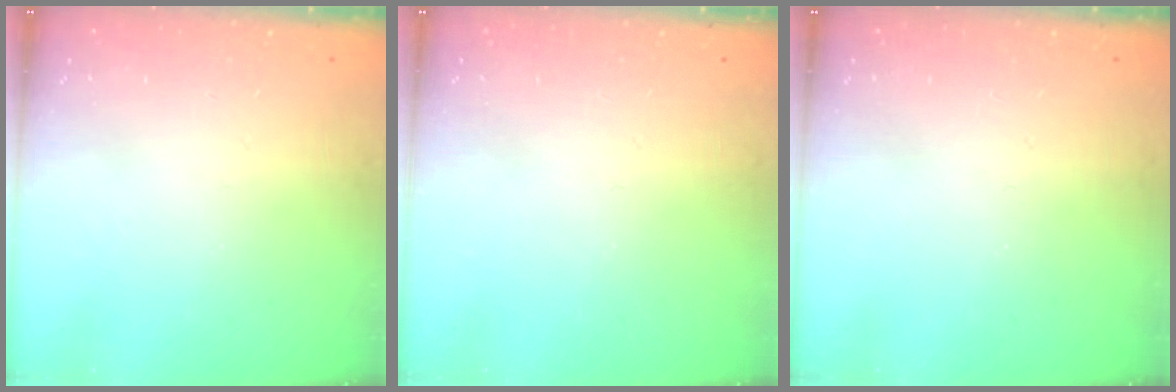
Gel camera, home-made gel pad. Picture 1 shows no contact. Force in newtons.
{"total": 0.0}
{"total": 0.0}